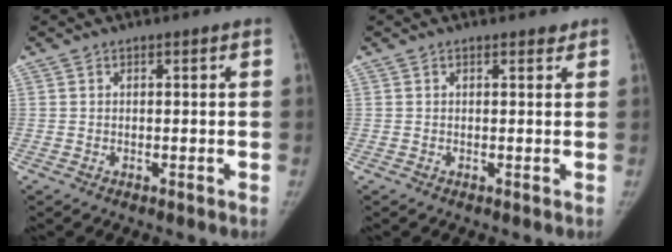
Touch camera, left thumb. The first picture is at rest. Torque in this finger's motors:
{"motor_torque": [0.16, 0.00, 0.36, -0.21, 0.04]}